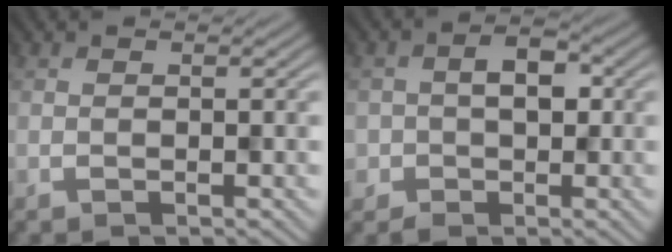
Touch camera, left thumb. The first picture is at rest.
{"total": 3.6, "force": [-0.7, 3.1, 1.8], "torque": [-0.021, 0.003, -0.018]}